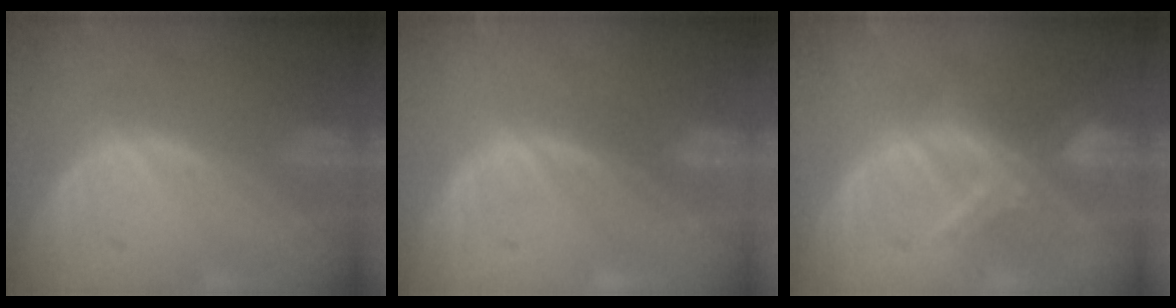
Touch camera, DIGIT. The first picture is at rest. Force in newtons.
{"total": 0.0}
{"total": 6.7, "press": 6.1, "slide": 2.9}